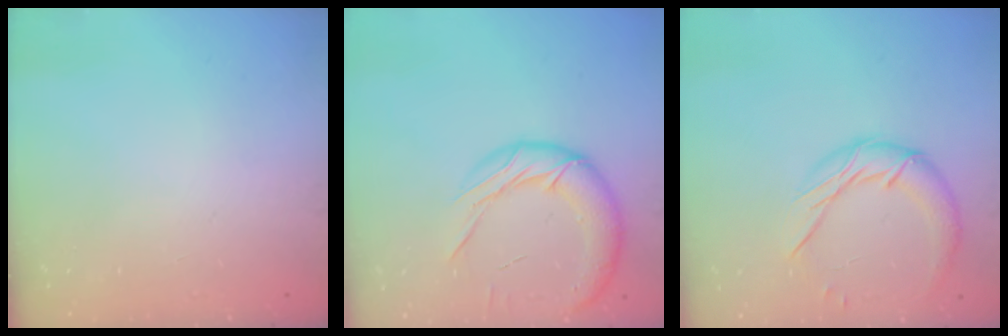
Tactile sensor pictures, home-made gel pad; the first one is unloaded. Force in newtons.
{"total": 15.9, "press": 15.7, "slide": 1.9}
{"total": 11.5, "press": 11.5, "slide": 0.8}